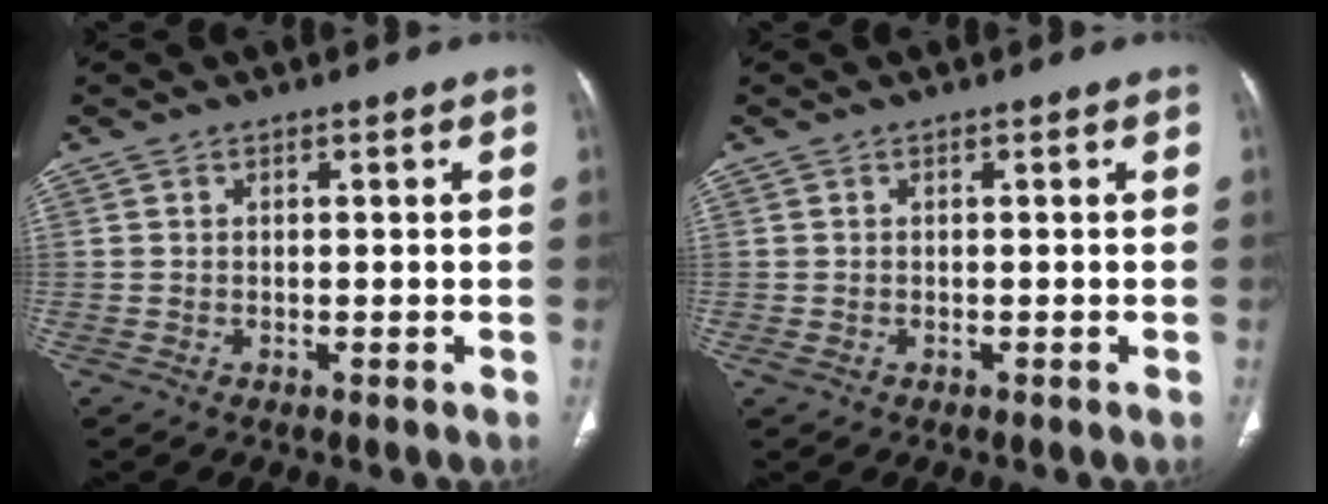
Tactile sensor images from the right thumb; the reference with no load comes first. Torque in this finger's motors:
{"motor_torque": [0.93, 0.82, 0.18, -0.65, 0.00]}